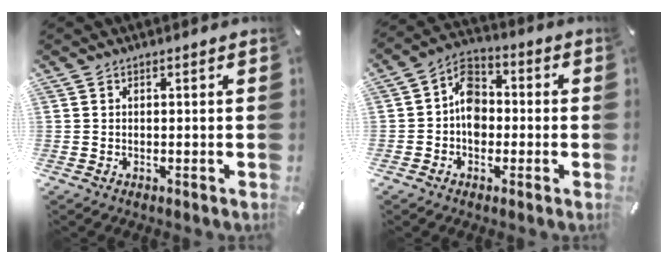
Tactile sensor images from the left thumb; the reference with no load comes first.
{"total": 8.5, "force": [-1.1, 6.8, 5.0], "torque": [-0.084, 0.019, -0.020]}